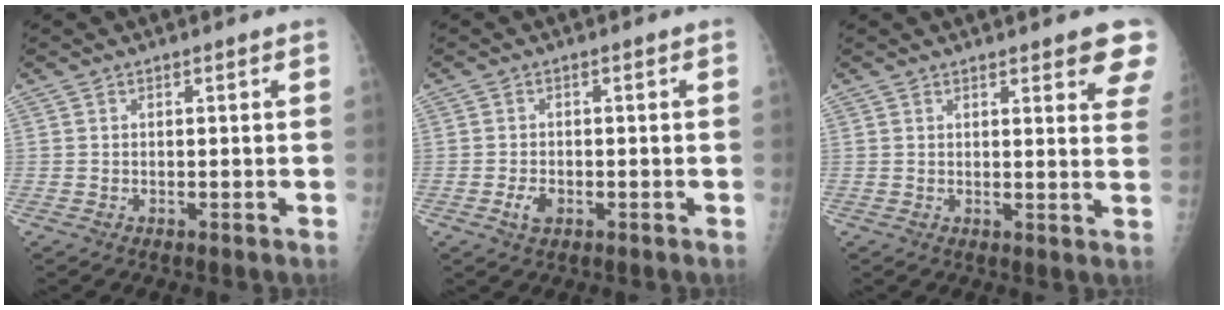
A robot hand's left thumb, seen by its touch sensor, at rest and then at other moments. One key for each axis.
{"total": 2.6, "fx": -1.0, "fy": 1.6, "fz": 1.7, "tx": -0.032, "ty": 0.002, "tz": -0.017}
{"total": 7.6, "fx": 5.4, "fy": 1.7, "fz": 5.1, "tx": -0.038, "ty": -0.022, "tz": 0.055}